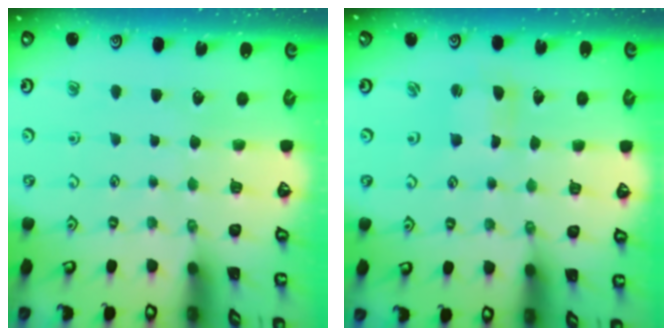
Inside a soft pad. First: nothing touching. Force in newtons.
{"total": 1.2, "press": 1.2, "slide": 0.3}